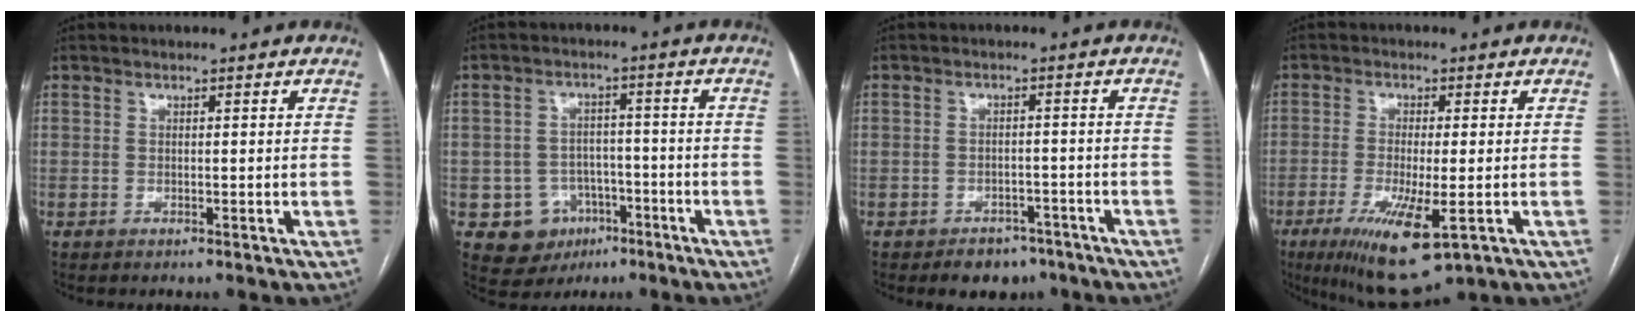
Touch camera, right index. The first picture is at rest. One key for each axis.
{"total": 7.7, "fx": -3.2, "fy": 6.9, "fz": 1.5, "tx": -0.020, "ty": 0.012, "tz": -0.040}
{"total": 4.8, "fx": -3.5, "fy": 3.1, "fz": 1.1, "tx": -0.006, "ty": 0.008, "tz": -0.047}
{"total": 10.8, "fx": -4.5, "fy": 2.3, "fz": 9.6, "tx": -0.171, "ty": -0.032, "tz": -0.068}